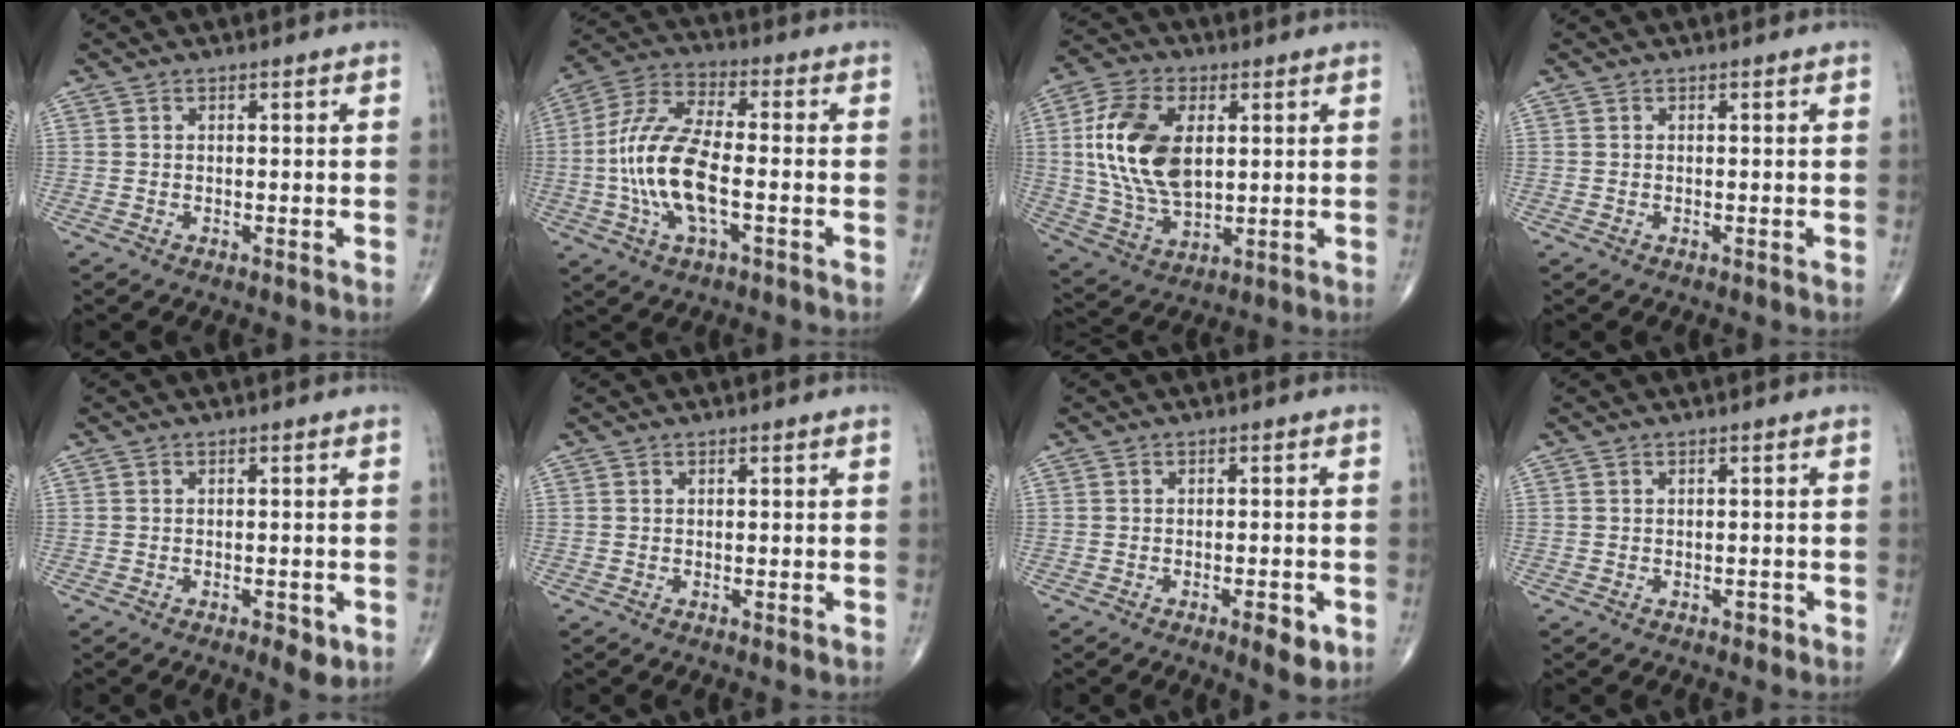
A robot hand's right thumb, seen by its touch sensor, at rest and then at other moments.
{"total": 14.8, "force": [-2.6, 5.8, 13.4], "torque": [-0.284, 0.026, -0.053]}
{"total": 16.6, "force": [2.9, 9.7, 13.2], "torque": [-0.248, -0.005, 0.057]}
{"total": 0.0}
{"total": 3.3, "force": [-1.4, 1.3, 2.7], "torque": [-0.036, -0.002, -0.015]}
{"total": 0.6, "force": [-0.1, 0.2, 0.5], "torque": [-0.006, -0.003, -0.001]}
{"total": 4.7, "force": [-2.0, 1.6, 4.0], "torque": [-0.050, -0.001, -0.024]}
{"total": 0.9, "force": [-0.5, 0.6, 0.5], "torque": [-0.002, 0.001, -0.008]}